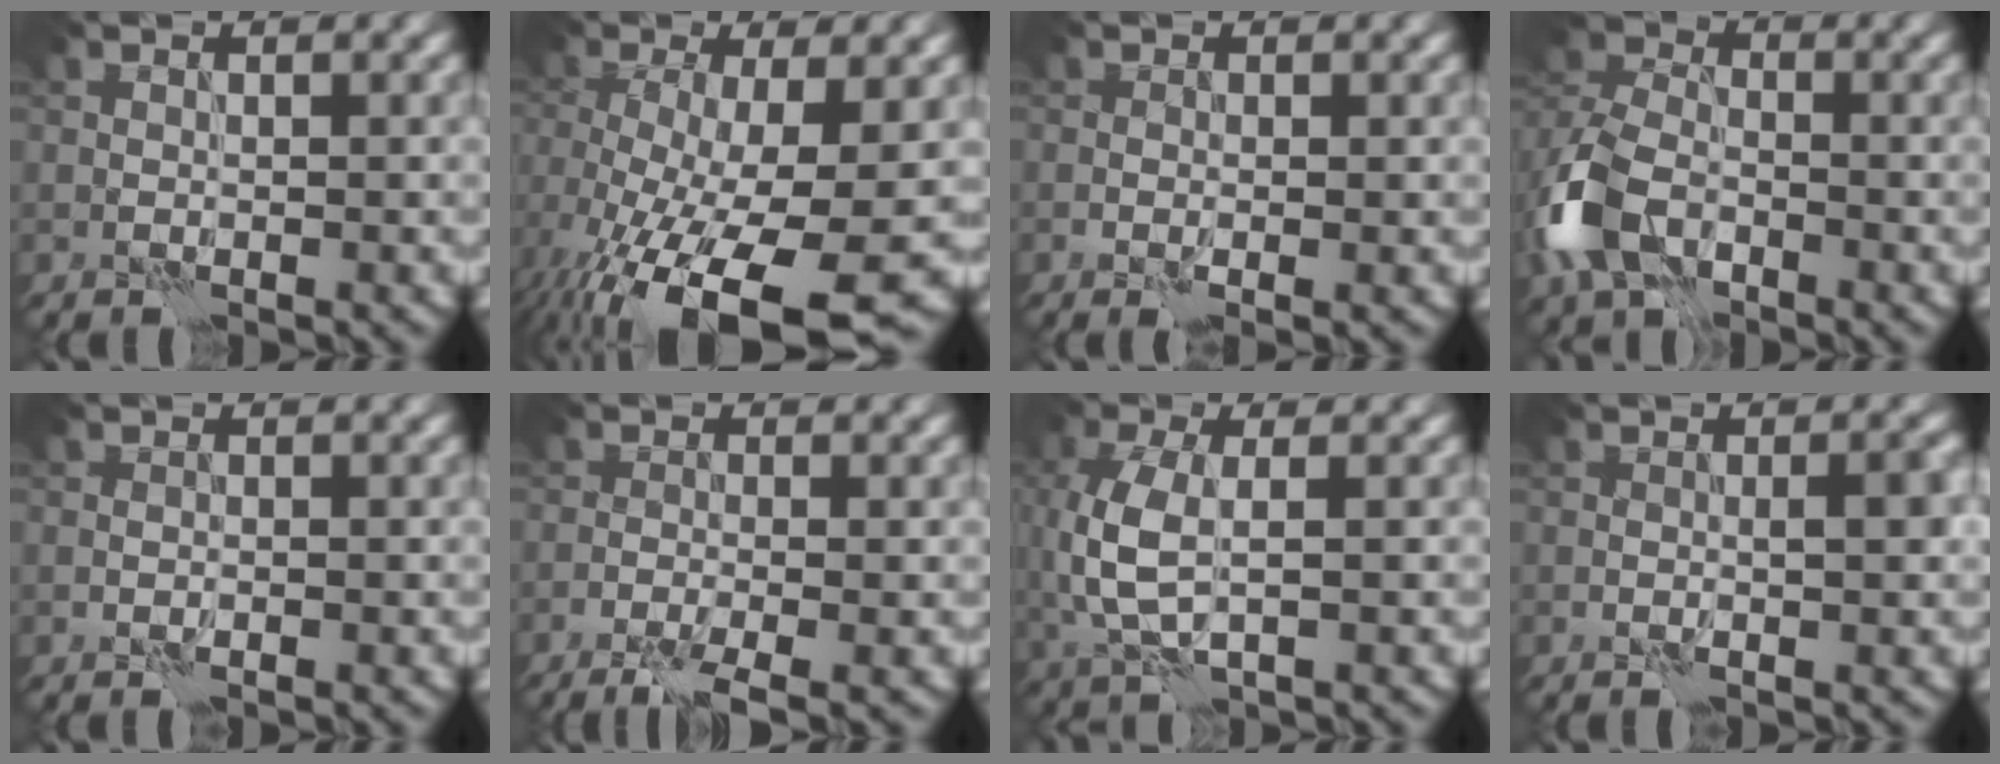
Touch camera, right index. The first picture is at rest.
{"total": 13.3, "force": [-5.8, 5.0, 10.9], "torque": [-0.187, -0.042, -0.089]}
{"total": 1.2, "force": [-0.2, 0.5, 1.1], "torque": [-0.022, -0.004, -0.005]}
{"total": 7.5, "force": [-3.4, 4.7, 4.8], "torque": [-0.112, 0.002, -0.081]}
{"total": 0.5, "force": [-0.2, 0.3, 0.3], "torque": [-0.005, 0.001, -0.005]}
{"total": 3.6, "force": [-2.4, 0.6, 2.7], "torque": [-0.048, -0.002, -0.049]}
{"total": 5.3, "force": [0.0, 2.7, 4.6], "torque": [-0.124, -0.002, 0.003]}
{"total": 1.8, "force": [-0.2, 0.3, 1.7], "torque": [-0.025, 0.001, -0.005]}